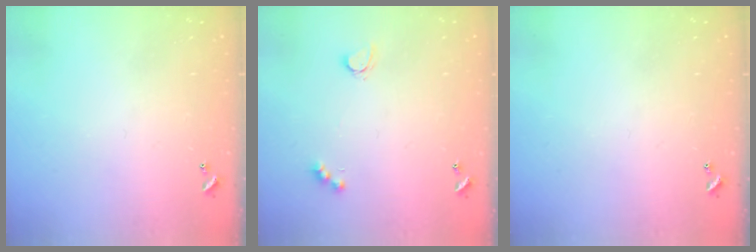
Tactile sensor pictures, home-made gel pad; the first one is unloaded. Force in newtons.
{"total": 2.9, "press": 2.9, "slide": 0.5}
{"total": 0.0}